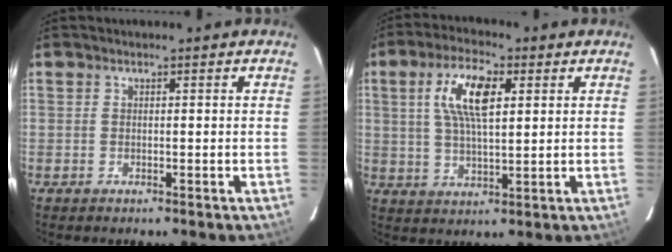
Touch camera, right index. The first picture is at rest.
{"total": 9.9, "force": [3.0, 3.6, 8.8], "torque": [-0.168, 0.014, 0.055]}